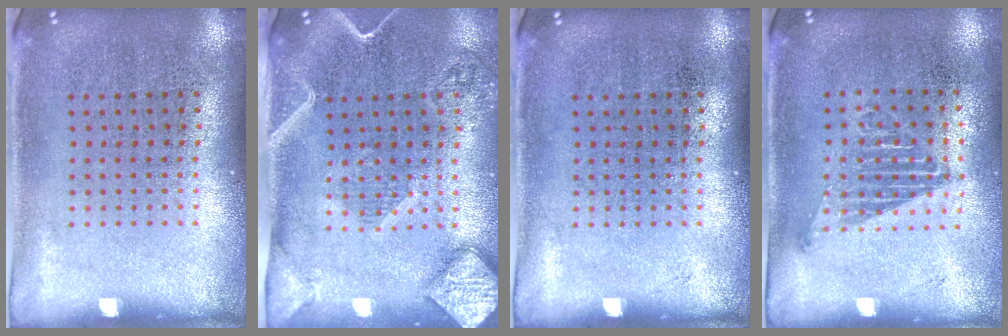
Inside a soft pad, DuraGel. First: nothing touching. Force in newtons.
{"total": 2.6, "press": 2.1, "slide": 1.5}
{"total": 0.0}
{"total": 1.1, "press": 1.0, "slide": 0.6}